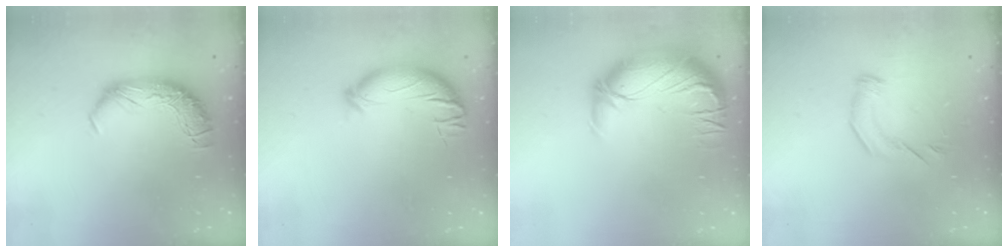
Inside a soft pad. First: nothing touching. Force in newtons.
{"total": 3.0, "press": 2.6, "slide": 1.5}
{"total": 3.7, "press": 2.1, "slide": 3.0}
{"total": 3.6, "press": 3.5, "slide": 1.0}